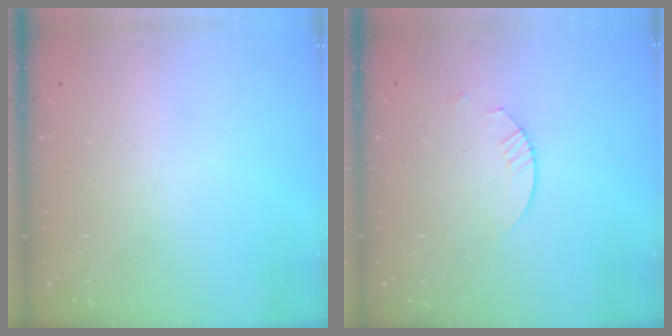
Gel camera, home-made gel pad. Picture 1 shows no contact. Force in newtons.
{"total": 1.8, "press": 1.8, "slide": 0.2}